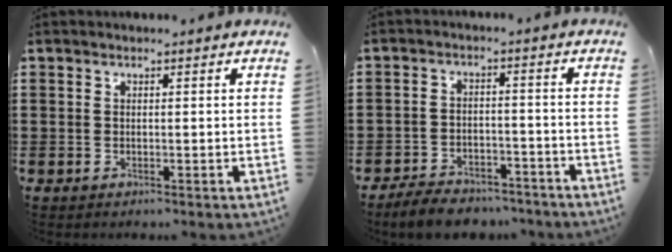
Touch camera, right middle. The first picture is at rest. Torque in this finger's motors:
{"motor_torque": [0.57, 0.15, 0.13, 0.05]}